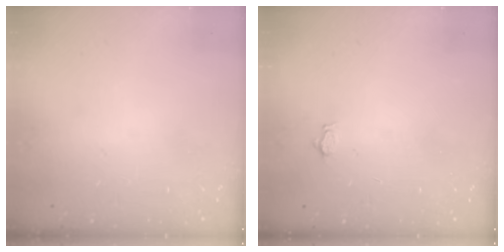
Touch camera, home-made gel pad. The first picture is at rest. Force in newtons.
{"total": 3.4, "press": 3.4, "slide": 0.4}